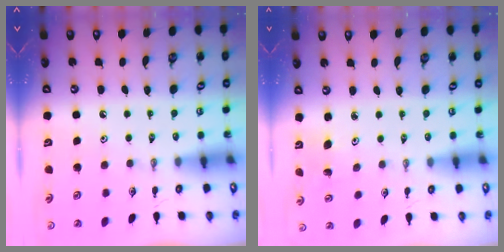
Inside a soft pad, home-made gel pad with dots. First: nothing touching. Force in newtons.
{"total": 4.7, "press": 4.7, "slide": 0.4}